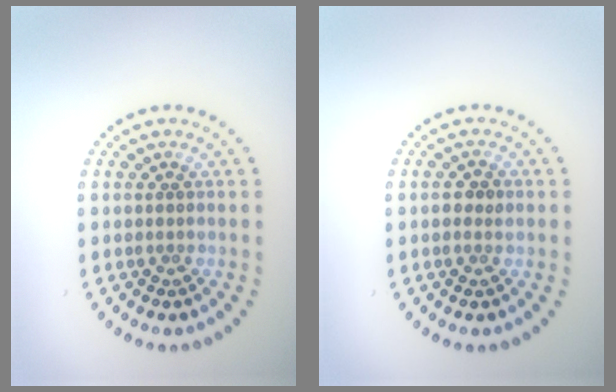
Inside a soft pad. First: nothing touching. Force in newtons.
{"total": 1.5, "press": 1.5, "slide": 0.1}